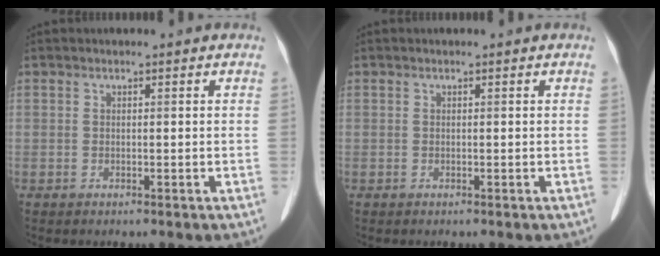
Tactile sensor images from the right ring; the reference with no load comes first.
{"total": 0.0}